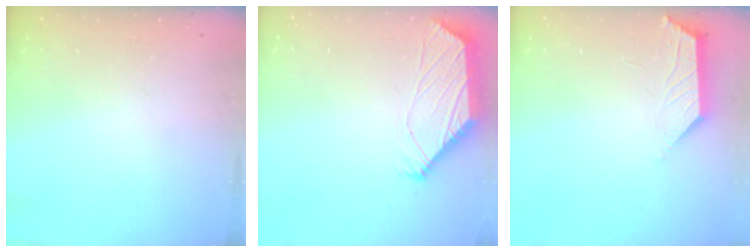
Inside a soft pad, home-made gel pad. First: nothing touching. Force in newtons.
{"total": 1.8, "press": 1.8, "slide": 0.2}
{"total": 1.8, "press": 1.7, "slide": 0.3}